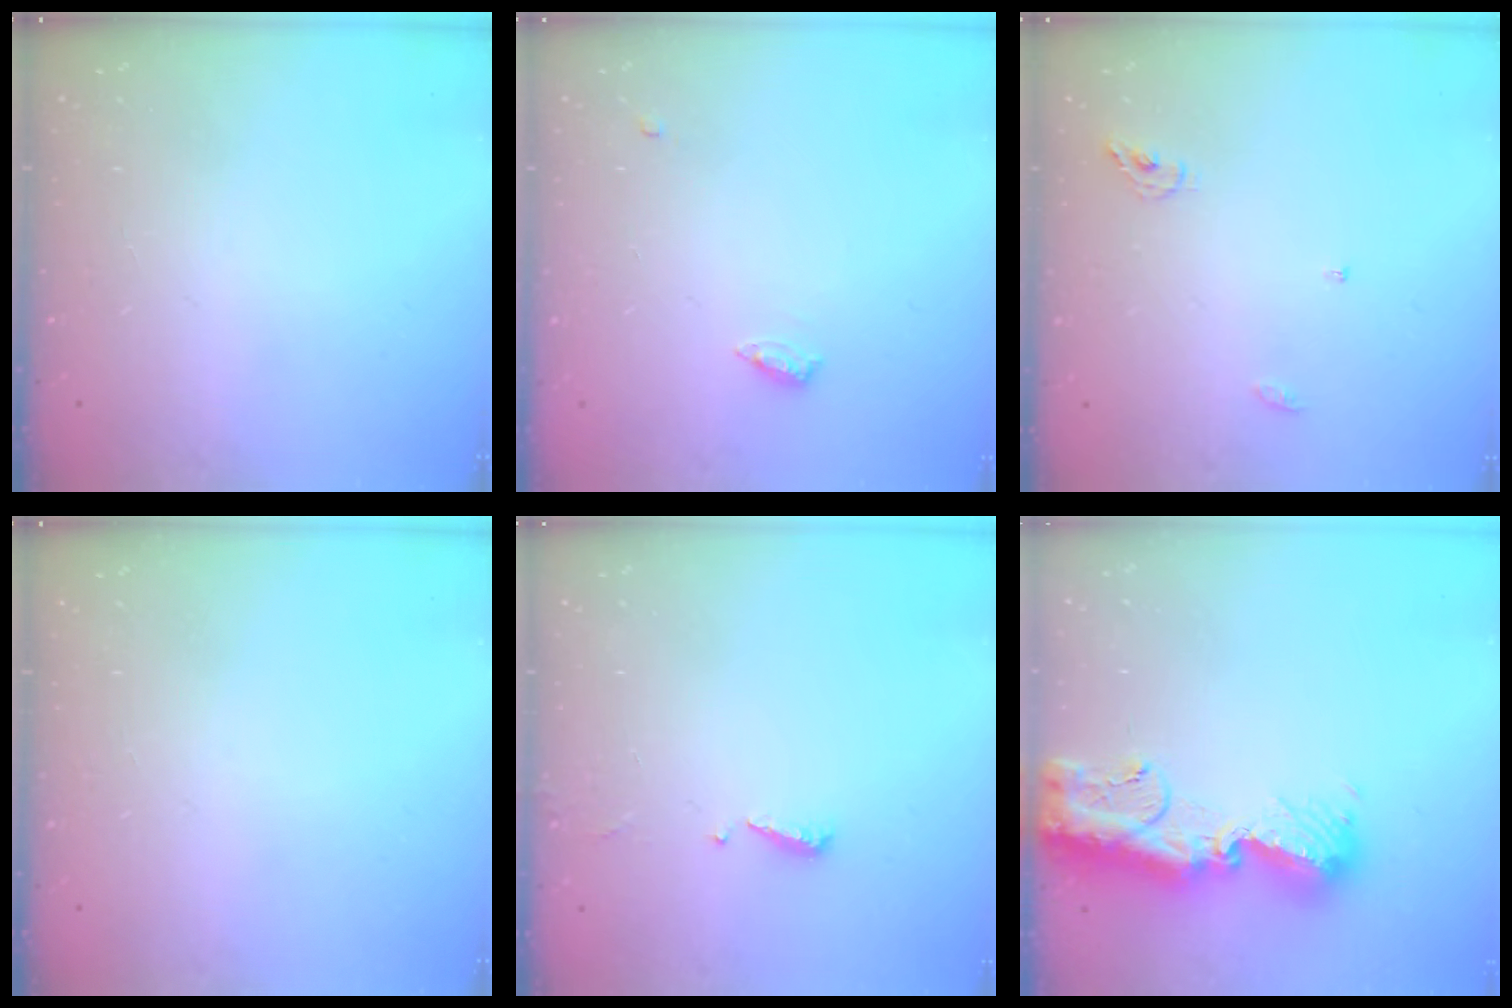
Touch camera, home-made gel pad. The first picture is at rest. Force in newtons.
{"total": 4.5, "press": 4.5, "slide": 0.4}
{"total": 5.5, "press": 5.5, "slide": 0.4}
{"total": 0.0}
{"total": 4.9, "press": 4.8, "slide": 0.4}
{"total": 15.0, "press": 14.9, "slide": 1.7}